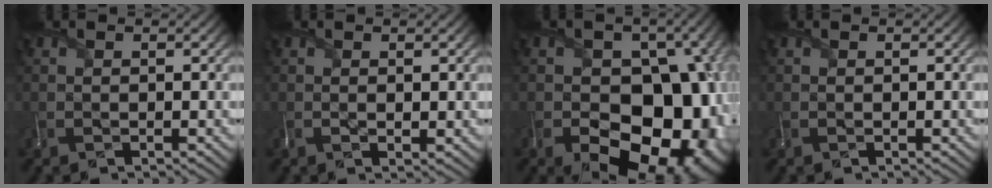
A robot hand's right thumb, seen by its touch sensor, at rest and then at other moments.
{"total": 1.4, "force": [0.1, 0.7, 1.2], "torque": [-0.025, -0.005, 0.003]}
{"total": 19.4, "force": [-5.1, 13.5, 12.9], "torque": [-0.149, -0.021, -0.065]}
{"total": 0.0}